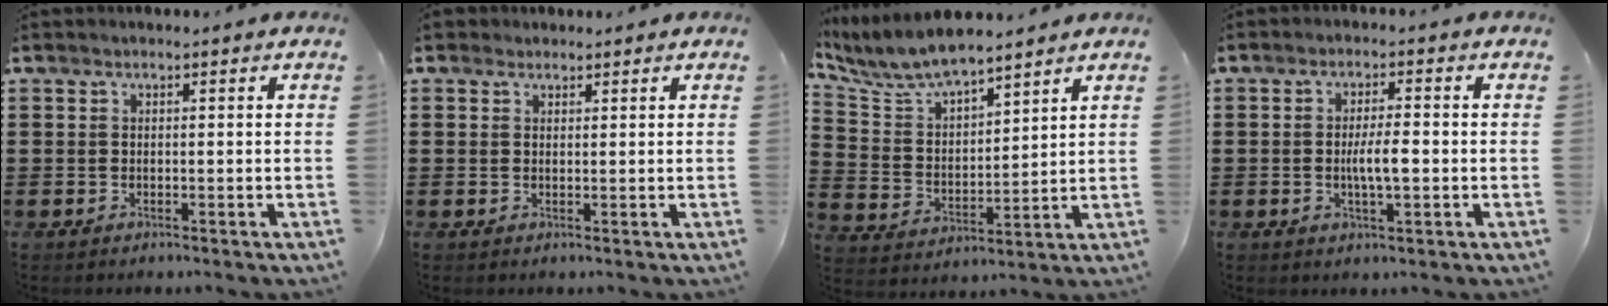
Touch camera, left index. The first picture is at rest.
{"total": 1.3, "force": [1.1, 0.7, 0.1], "torque": [-0.004, 0.005, 0.023]}
{"total": 7.4, "force": [6.5, 1.0, 3.2], "torque": [-0.091, -0.029, 0.113]}
{"total": 4.3, "force": [-0.6, 1.1, 4.1], "torque": [-0.080, 0.001, -0.015]}